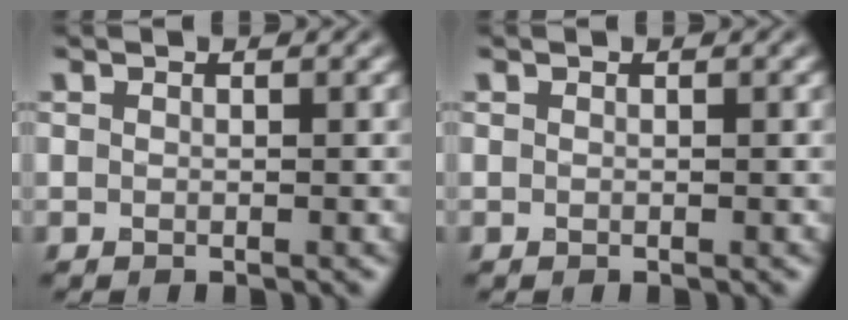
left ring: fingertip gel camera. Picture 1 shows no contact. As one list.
[{"total": 0.0}]